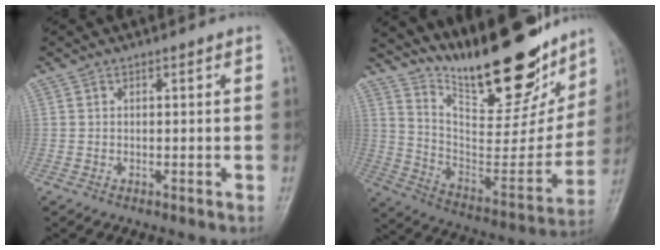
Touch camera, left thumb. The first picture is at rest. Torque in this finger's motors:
{"motor_torque": [0.67, -0.02, 0.76, -2.01, 0.22]}